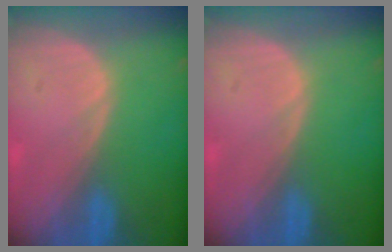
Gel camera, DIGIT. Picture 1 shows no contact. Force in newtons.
{"total": 0.0}